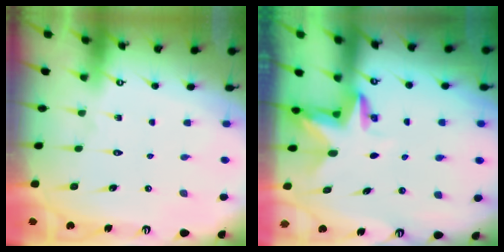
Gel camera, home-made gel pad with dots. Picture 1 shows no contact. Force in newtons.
{"total": 3.3, "press": 3.3, "slide": 0.2}